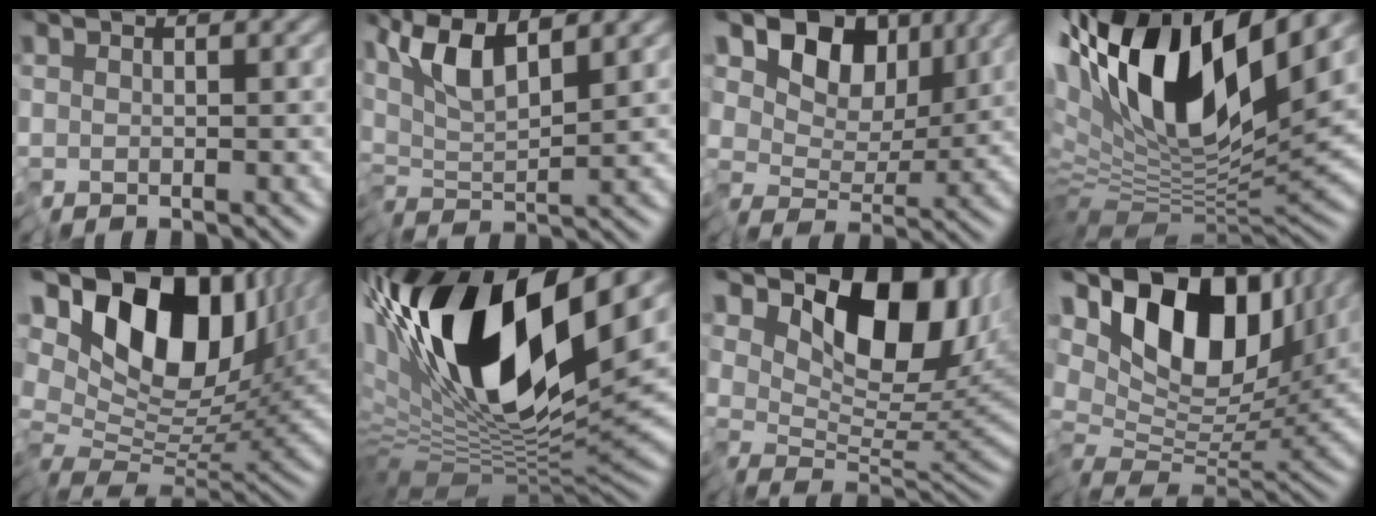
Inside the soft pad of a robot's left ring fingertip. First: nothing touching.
{"total": 5.1, "force": [3.1, 0.5, 4.0], "torque": [-0.081, 0.003, 0.059]}
{"total": 8.6, "force": [4.3, 5.2, 5.3], "torque": [-0.091, 0.004, 0.067]}
{"total": 15.2, "force": [5.5, 5.8, 12.9], "torque": [-0.243, 0.008, 0.087]}
{"total": 15.9, "force": [5.8, 9.0, 11.7], "torque": [-0.217, 0.034, 0.092]}
{"total": 17.2, "force": [4.6, 5.9, 15.5], "torque": [-0.296, 0.005, 0.074]}
{"total": 11.4, "force": [5.6, 5.8, 8.0], "torque": [-0.122, -0.001, 0.099]}
{"total": 13.6, "force": [5.4, 7.4, 10.1], "torque": [-0.175, 0.028, 0.086]}